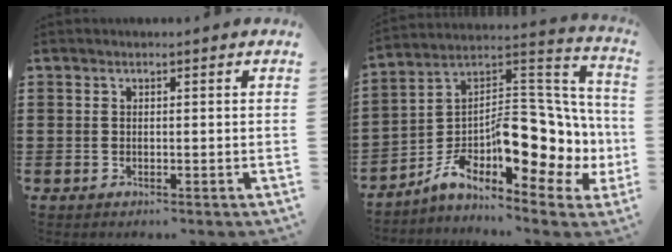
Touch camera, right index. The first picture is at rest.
{"total": 12.0, "force": [-3.7, 6.3, 9.5], "torque": [-0.147, -0.034, -0.068]}